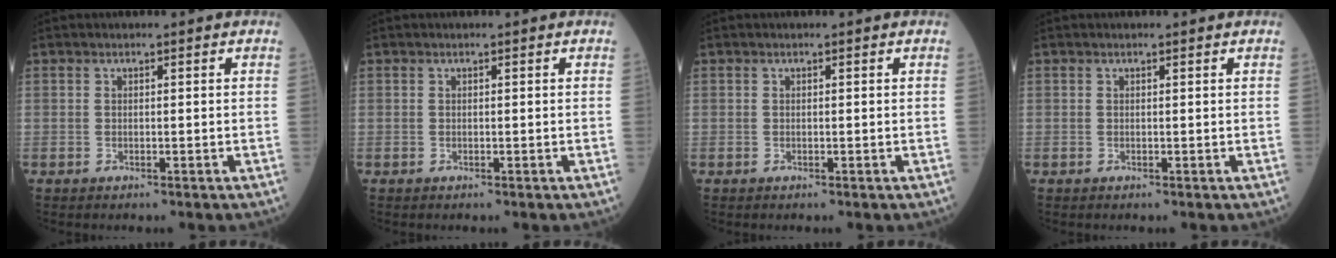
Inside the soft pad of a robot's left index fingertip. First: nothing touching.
{"total": 0.0}
{"total": 0.0}
{"total": 0.9, "force": [0.8, 0.1, 0.2], "torque": [-0.008, 0.003, 0.010]}